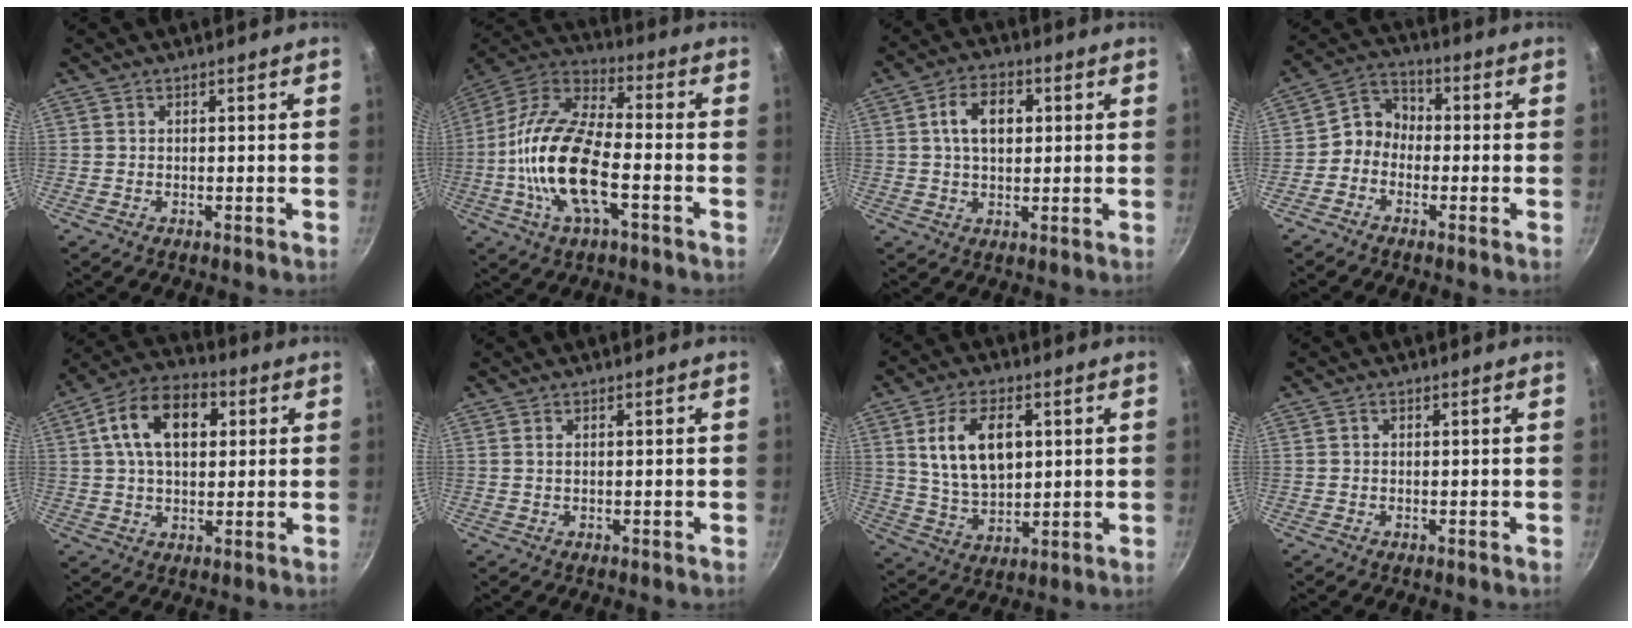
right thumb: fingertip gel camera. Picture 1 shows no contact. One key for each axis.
{"total": 19.3, "fx": -4.3, "fy": 8.3, "fz": 16.9, "tx": -0.344, "ty": 0.031, "tz": -0.081}
{"total": 8.4, "fx": 1.8, "fy": 5.3, "fz": 6.3, "tx": -0.093, "ty": 0.008, "tz": 0.026}
{"total": 6.7, "fx": -1.8, "fy": 5.6, "fz": 3.2, "tx": -0.032, "ty": 0.032, "tz": -0.052}
{"total": 14.3, "fx": 3.6, "fy": 8.8, "fz": 10.6, "tx": -0.169, "ty": 0.015, "tz": 0.054}
{"total": 0.6, "fx": 0.2, "fy": 0.3, "fz": 0.5, "tx": -0.013, "ty": 0.003, "tz": 0.005}
{"total": 12.8, "fx": 3.4, "fy": 7.6, "fz": 9.8, "tx": -0.160, "ty": -0.012, "tz": 0.070}
{"total": 0.0}